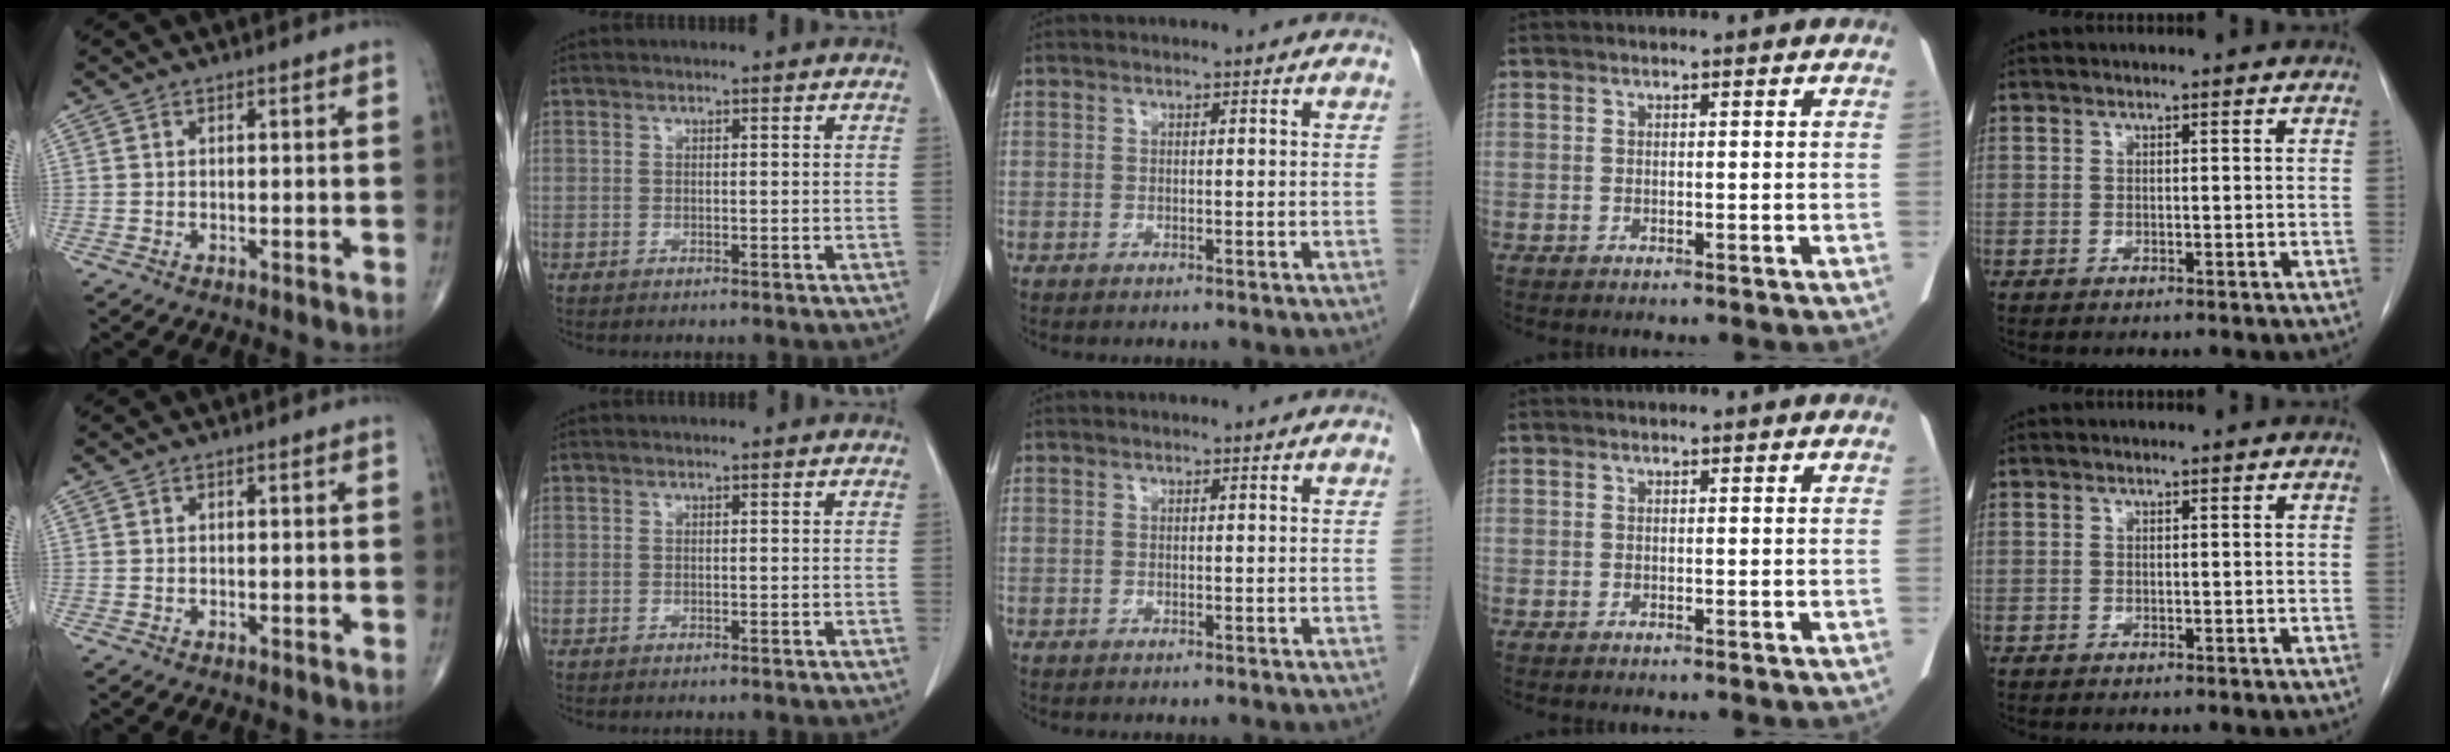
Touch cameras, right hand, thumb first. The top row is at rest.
{}